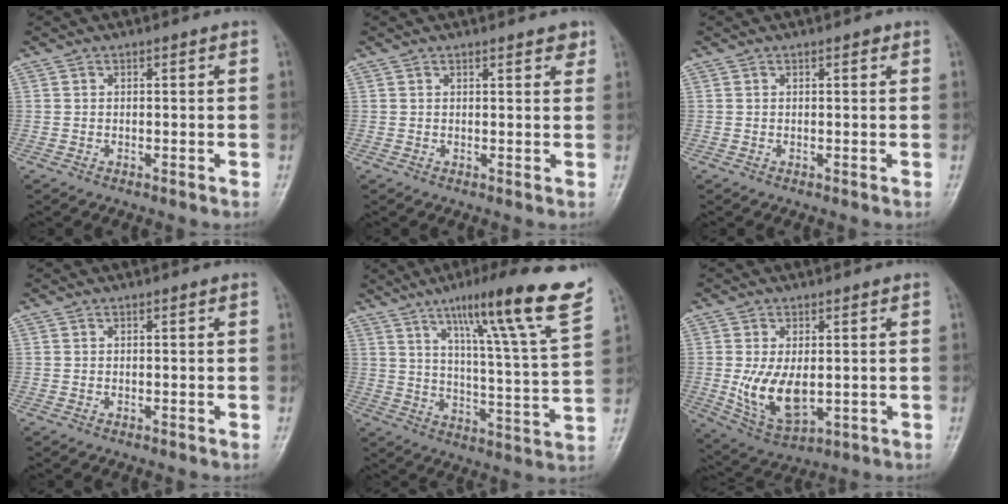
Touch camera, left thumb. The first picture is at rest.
{"total": 2.3, "force": [1.7, 0.8, 1.3], "torque": [-0.006, -0.006, 0.019]}
{"total": 0.6, "force": [0.4, 0.3, 0.4], "torque": [-0.006, -0.001, 0.003]}
{"total": 0.0}
{"total": 21.1, "force": [13.1, 0.9, 16.5], "torque": [-0.224, -0.053, 0.191]}
{"total": 9.6, "force": [-0.3, 5.3, 8.0], "torque": [-0.140, -0.019, 0.011]}